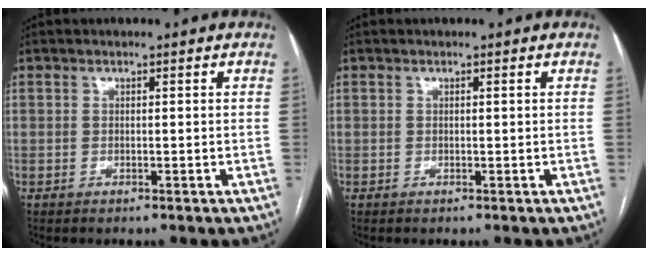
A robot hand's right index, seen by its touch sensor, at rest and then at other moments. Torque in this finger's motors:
{"motor_torque": [0.09, 0.04, 0.04, 0.01]}